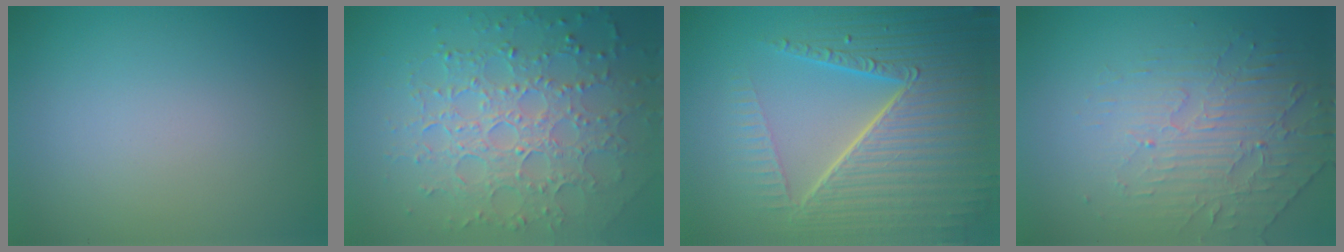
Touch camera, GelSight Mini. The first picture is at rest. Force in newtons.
{"total": 7.2, "press": 5.2, "slide": 4.9}
{"total": 10.0, "press": 6.5, "slide": 7.6}
{"total": 4.6, "press": 3.2, "slide": 3.2}